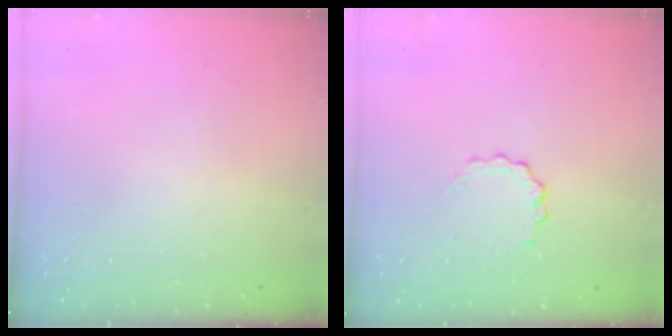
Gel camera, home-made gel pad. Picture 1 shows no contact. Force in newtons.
{"total": 3.5, "press": 3.5, "slide": 0.2}